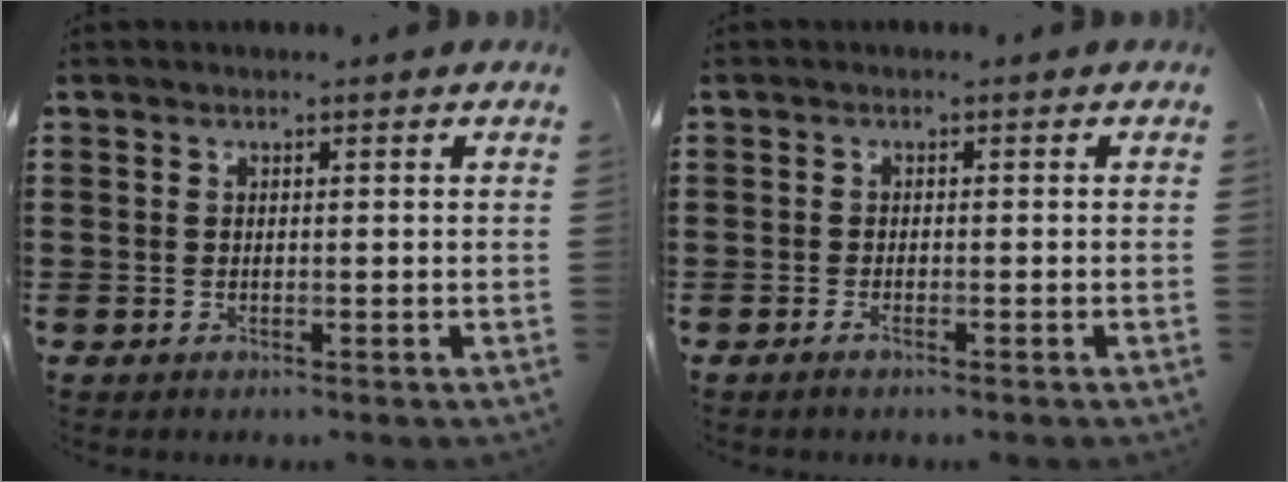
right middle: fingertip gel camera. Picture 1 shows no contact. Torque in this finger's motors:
{"motor_torque": [0.42, 0.25, -0.06, -0.01]}